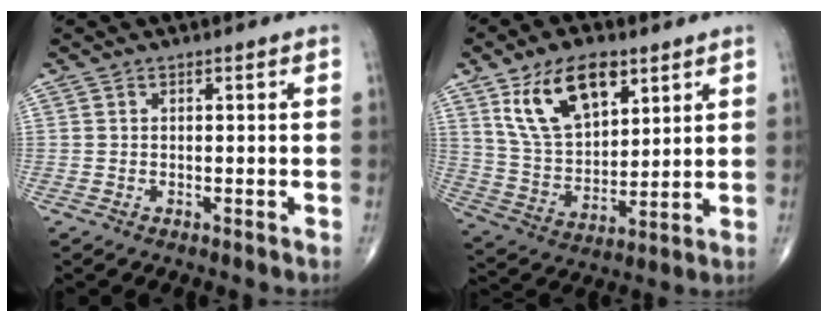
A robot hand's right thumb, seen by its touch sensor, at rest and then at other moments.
{"total": 15.8, "force": [8.1, 8.5, 10.6], "torque": [-0.162, -0.029, 0.160]}